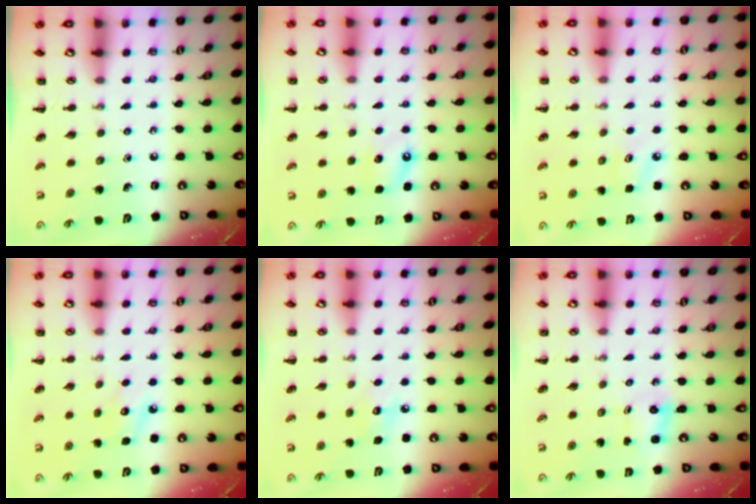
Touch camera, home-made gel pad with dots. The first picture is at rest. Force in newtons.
{"total": 5.6, "press": 5.3, "slide": 1.8}
{"total": 4.7, "press": 4.5, "slide": 1.4}
{"total": 8.2, "press": 8.0, "slide": 1.9}
{"total": 6.8, "press": 6.6, "slide": 1.8}
{"total": 1.1, "press": 1.1, "slide": 0.4}